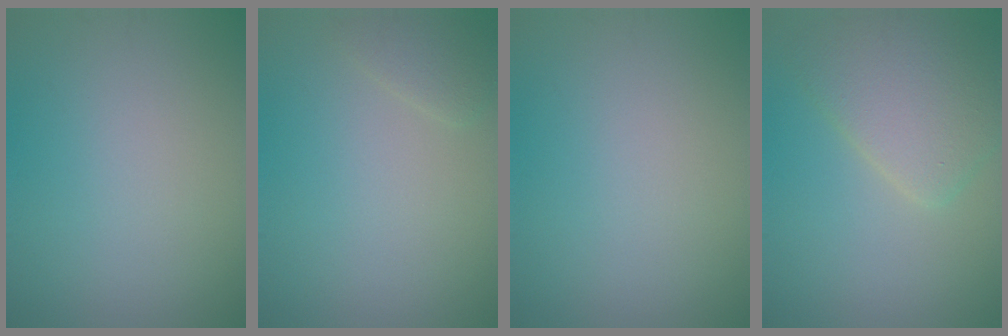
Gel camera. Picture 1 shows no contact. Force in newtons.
{"total": 1.3, "press": 1.3, "slide": 0.2}
{"total": 0.0}
{"total": 4.8, "press": 4.8, "slide": 0.2}